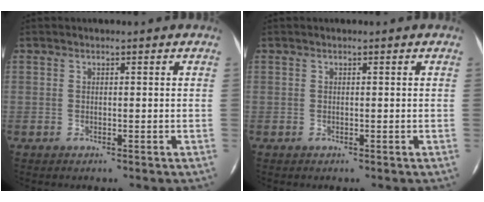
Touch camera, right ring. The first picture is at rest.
{"total": 0.0}